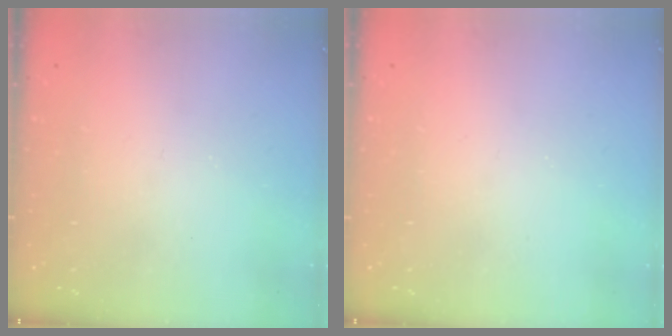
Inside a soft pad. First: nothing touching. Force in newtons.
{"total": 0.0}